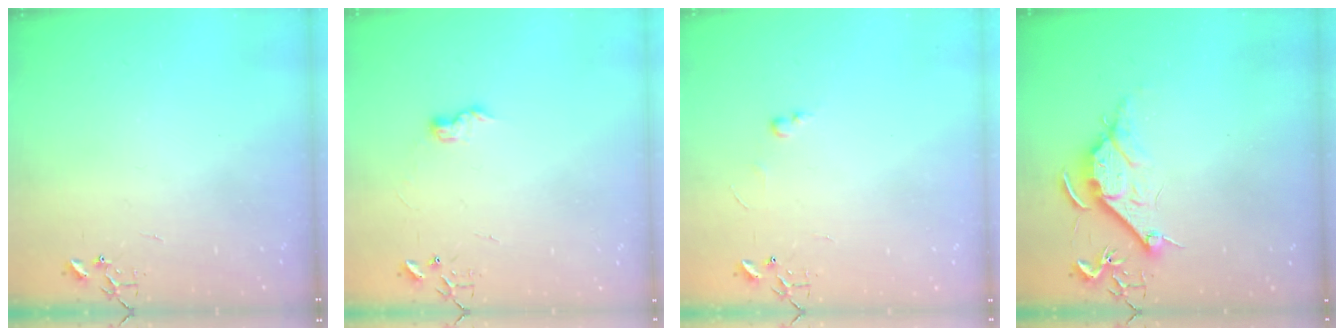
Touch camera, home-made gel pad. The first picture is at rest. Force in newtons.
{"total": 6.0, "press": 6.0, "slide": 0.3}
{"total": 2.7, "press": 2.7, "slide": 0.4}
{"total": 9.7, "press": 9.7, "slide": 0.7}